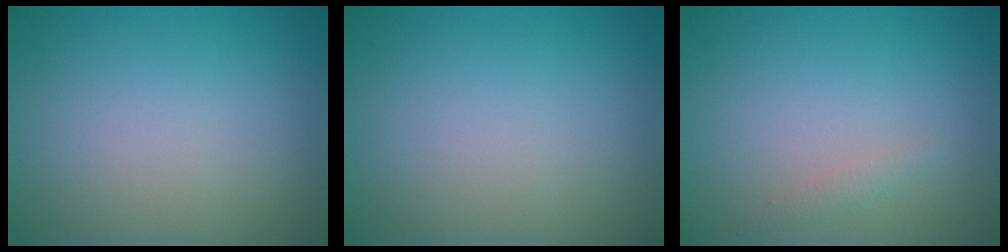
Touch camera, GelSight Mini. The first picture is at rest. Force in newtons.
{"total": 0.0}
{"total": 0.8, "press": 0.8, "slide": 0.0}